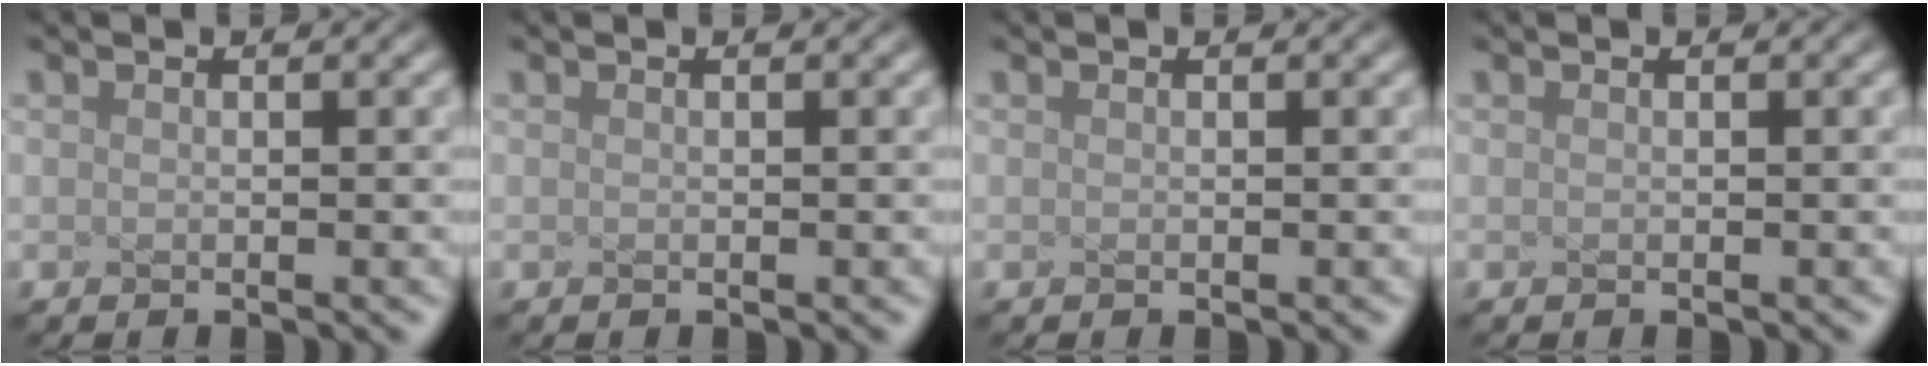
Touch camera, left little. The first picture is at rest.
{"total": 0.0}
{"total": 0.0}
{"total": 0.0}